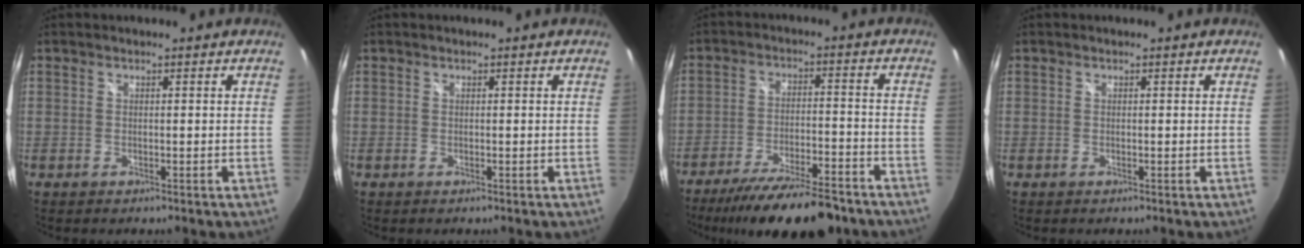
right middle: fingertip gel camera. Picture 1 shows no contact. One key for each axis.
{"total": 0.0}
{"total": 17.5, "fx": -14.5, "fy": 3.7, "fz": 9.0, "tx": -0.170, "ty": -0.028, "tz": -0.217}
{"total": 0.0}